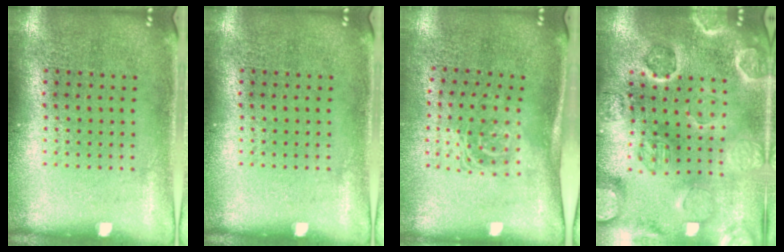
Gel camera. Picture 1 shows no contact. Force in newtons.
{"total": 0.0}
{"total": 1.5, "press": 1.1, "slide": 1.0}
{"total": 2.7, "press": 2.7, "slide": 0.2}